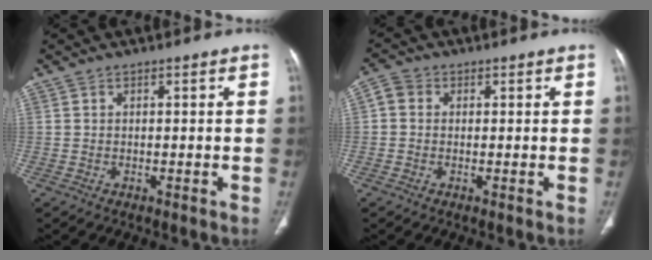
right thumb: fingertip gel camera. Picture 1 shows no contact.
{"total": 3.1, "force": [0.3, 2.7, 1.4], "torque": [-0.020, 0.010, -0.002]}